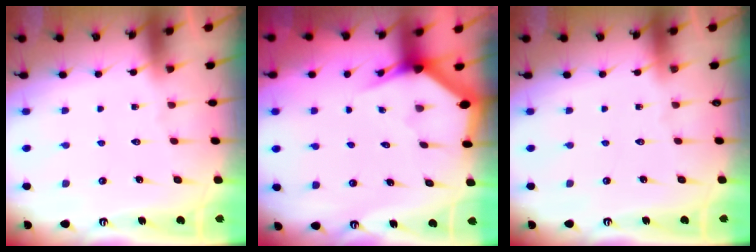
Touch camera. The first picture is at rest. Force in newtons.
{"total": 3.0, "press": 3.0, "slide": 0.1}
{"total": 0.0}